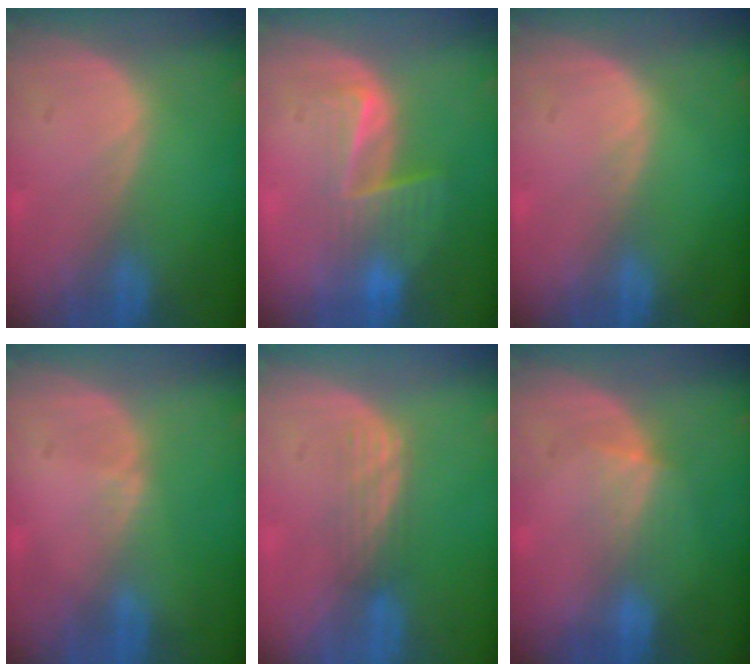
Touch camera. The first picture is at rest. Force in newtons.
{"total": 6.7, "press": 5.7, "slide": 3.5}
{"total": 0.6, "press": 0.6, "slide": 0.1}
{"total": 0.5, "press": 0.5, "slide": 0.2}
{"total": 3.1, "press": 2.7, "slide": 1.7}
{"total": 3.0, "press": 2.8, "slide": 1.1}